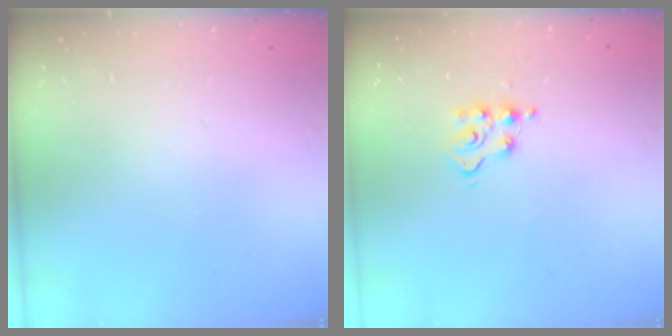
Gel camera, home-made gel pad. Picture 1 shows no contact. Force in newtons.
{"total": 5.4, "press": 5.4, "slide": 0.6}